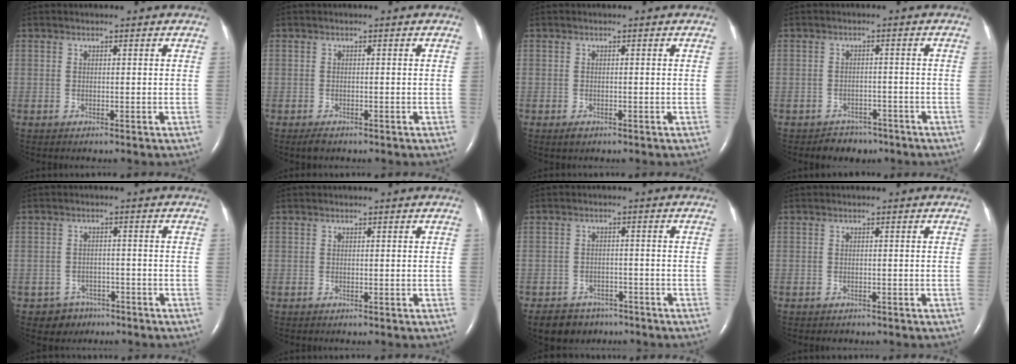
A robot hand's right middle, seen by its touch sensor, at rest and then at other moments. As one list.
[{"total": 1.4, "force": [-1.0, 0.6, 0.7], "torque": [-0.019, -0.002, -0.014]}, {"total": 0.9, "force": [-0.6, 0.5, 0.5], "torque": [-0.011, -0.001, -0.005]}, {"total": 3.6, "force": [-2.8, 2.3, 0.0], "torque": [-0.001, 0.010, -0.037]}, {"total": 3.7, "force": [-2.3, 2.9, -0.2], "torque": [0.002, 0.012, -0.031]}, {"total": 0.0}, {"total": 6.3, "force": [-4.8, 4.0, 1.0], "torque": [-0.017, 0.003, -0.071]}, {"total": 0.6, "force": [-0.4, 0.4, 0.0], "torque": [-0.007, 0.001, -0.006]}]